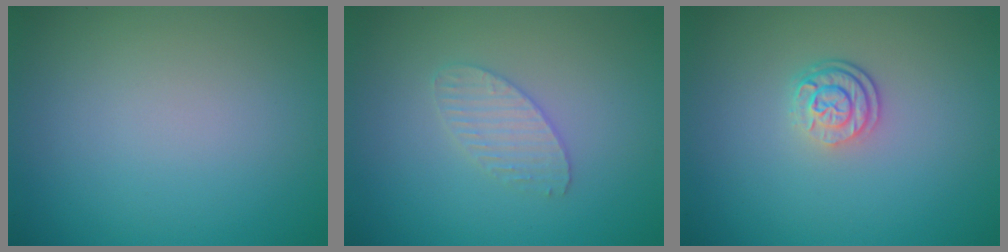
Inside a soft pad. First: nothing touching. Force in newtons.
{"total": 2.0, "press": 2.0, "slide": 0.1}
{"total": 2.6, "press": 1.9, "slide": 1.8}